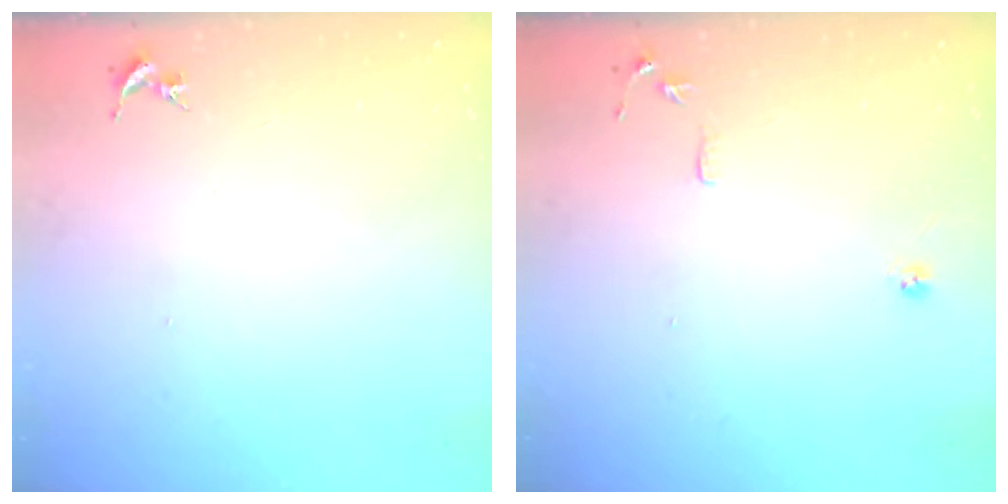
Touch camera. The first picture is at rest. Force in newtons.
{"total": 7.9, "press": 7.9, "slide": 0.8}